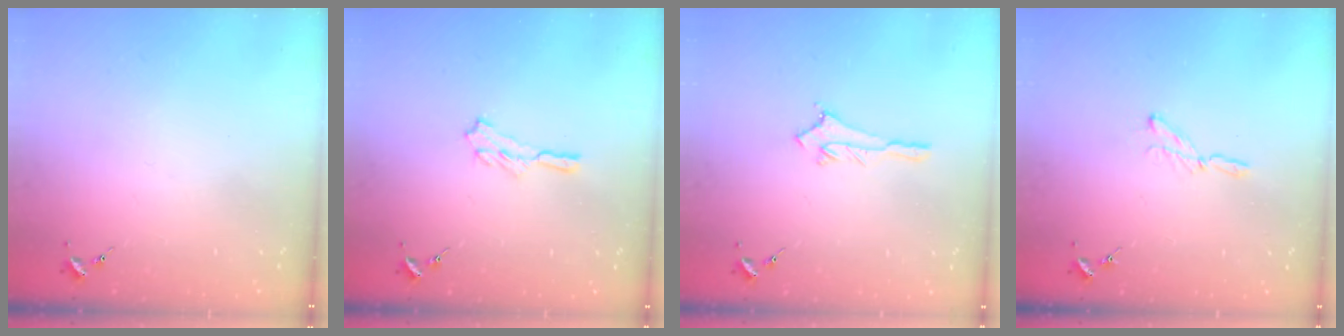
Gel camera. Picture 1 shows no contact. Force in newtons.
{"total": 4.7, "press": 4.6, "slide": 0.5}
{"total": 3.0, "press": 2.9, "slide": 0.3}
{"total": 3.8, "press": 3.8, "slide": 0.4}